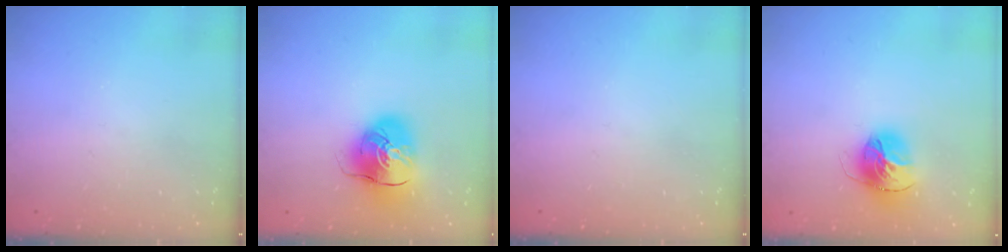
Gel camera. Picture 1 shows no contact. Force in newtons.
{"total": 11.4, "press": 11.3, "slide": 1.8}
{"total": 0.0}
{"total": 15.4, "press": 15.3, "slide": 1.7}